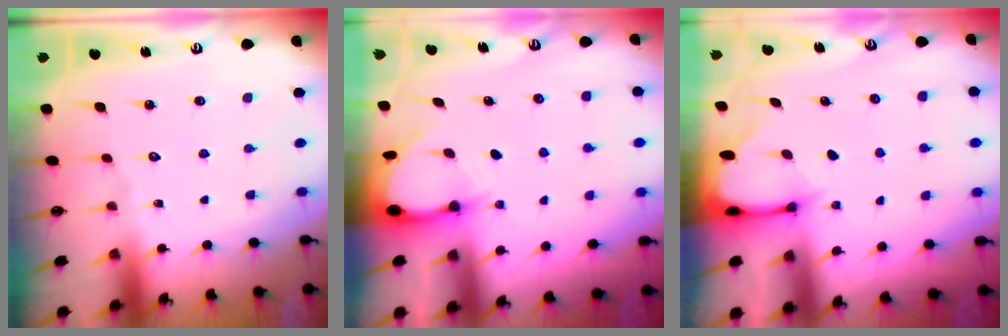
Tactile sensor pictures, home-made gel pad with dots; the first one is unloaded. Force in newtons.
{"total": 3.3, "press": 3.3, "slide": 0.5}
{"total": 2.4, "press": 2.4, "slide": 0.3}